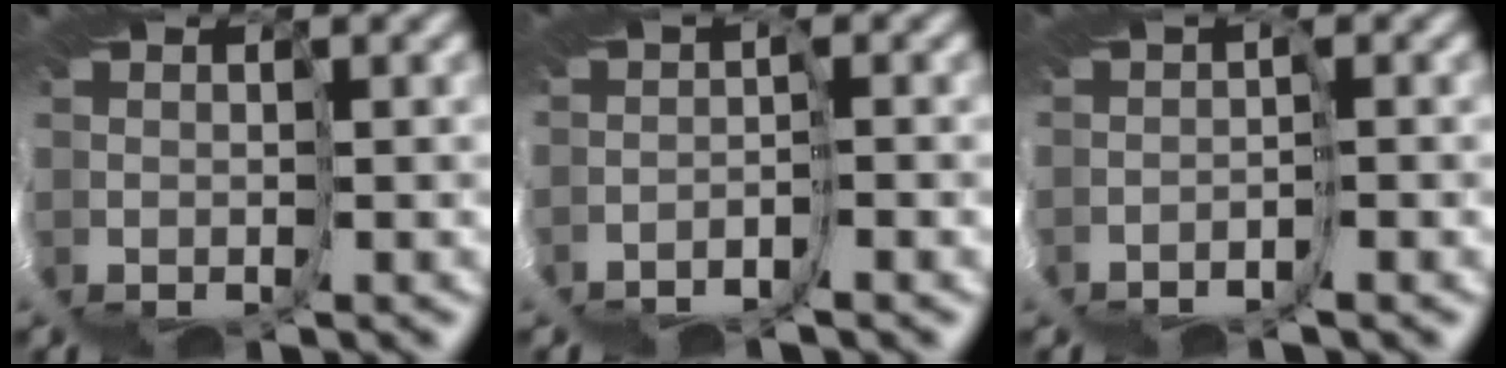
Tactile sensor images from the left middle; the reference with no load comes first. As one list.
[{"total": 4.0, "force": [-1.3, -3.8, -0.4], "torque": [0.013, -0.017, 0.004]}, {"total": 3.6, "force": [-1.1, -3.4, -0.6], "torque": [0.020, -0.014, 0.019]}]